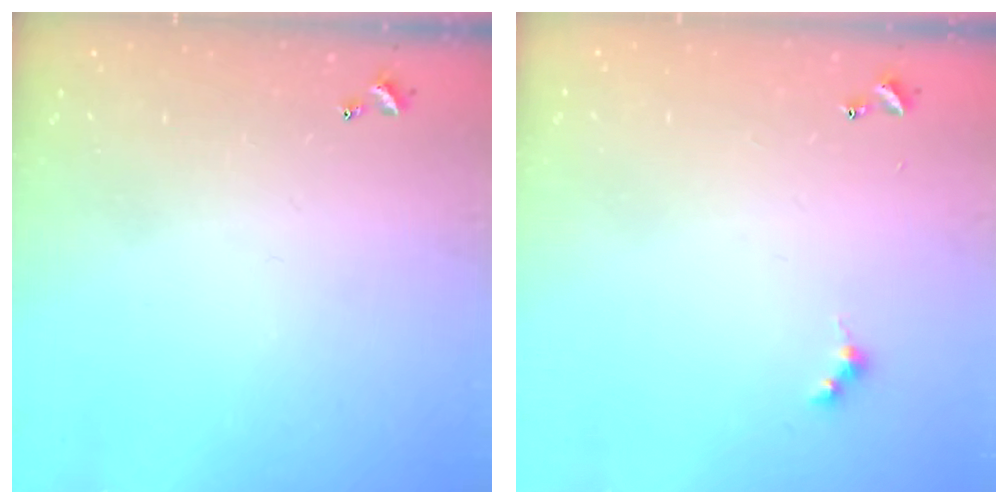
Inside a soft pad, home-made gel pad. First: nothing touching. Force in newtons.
{"total": 2.6, "press": 2.6, "slide": 0.5}